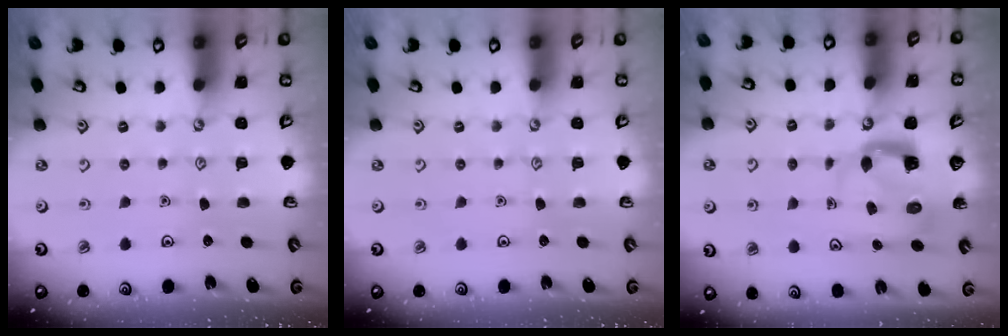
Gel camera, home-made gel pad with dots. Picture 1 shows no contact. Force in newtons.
{"total": 0.0}
{"total": 3.9, "press": 3.9, "slide": 0.4}